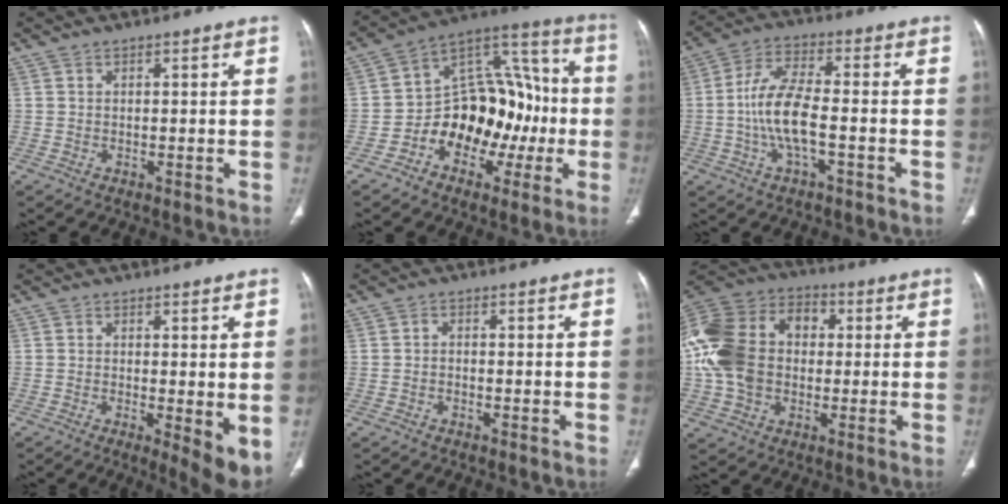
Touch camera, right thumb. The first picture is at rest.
{"total": 19.7, "force": [-4.6, 13.4, 13.6], "torque": [-0.149, 0.077, -0.068]}
{"total": 9.8, "force": [-2.0, 3.6, 8.9], "torque": [-0.187, 0.030, -0.042]}
{"total": 6.0, "force": [-0.7, 1.6, 5.7], "torque": [-0.080, -0.018, -0.012]}
{"total": 0.8, "force": [-0.4, 0.4, 0.4], "torque": [-0.001, 0.003, -0.012]}
{"total": 21.8, "force": [0.5, 16.4, 14.4], "torque": [-0.303, 0.038, 0.009]}